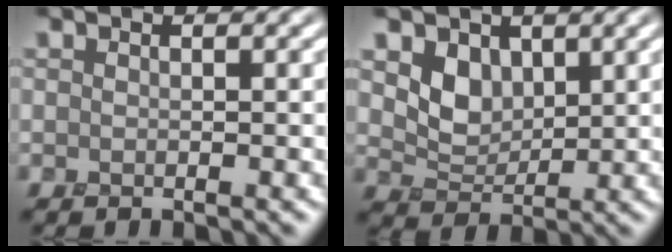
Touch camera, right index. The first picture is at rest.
{"total": 3.1, "force": [1.1, 2.3, 1.7], "torque": [-0.040, -0.011, 0.016]}